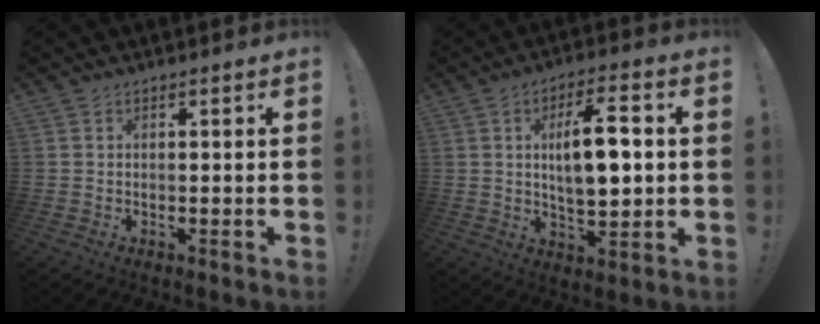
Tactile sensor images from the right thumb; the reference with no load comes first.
{"total": 12.2, "force": [1.5, 5.0, 11.0], "torque": [-0.170, 0.001, 0.021]}